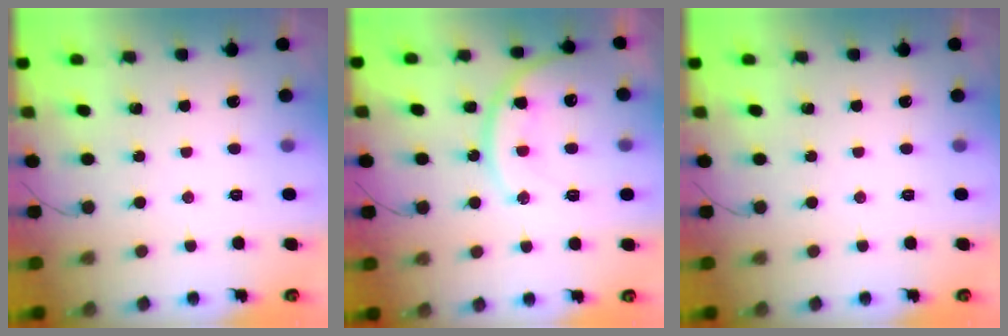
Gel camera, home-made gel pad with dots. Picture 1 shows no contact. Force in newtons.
{"total": 14.9, "press": 14.9, "slide": 1.0}
{"total": 0.0}